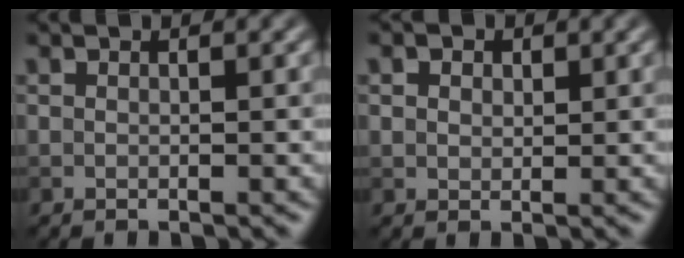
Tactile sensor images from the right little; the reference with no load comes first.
{"total": 2.4, "force": [1.3, 1.7, 1.1], "torque": [-0.027, 0.010, 0.013]}